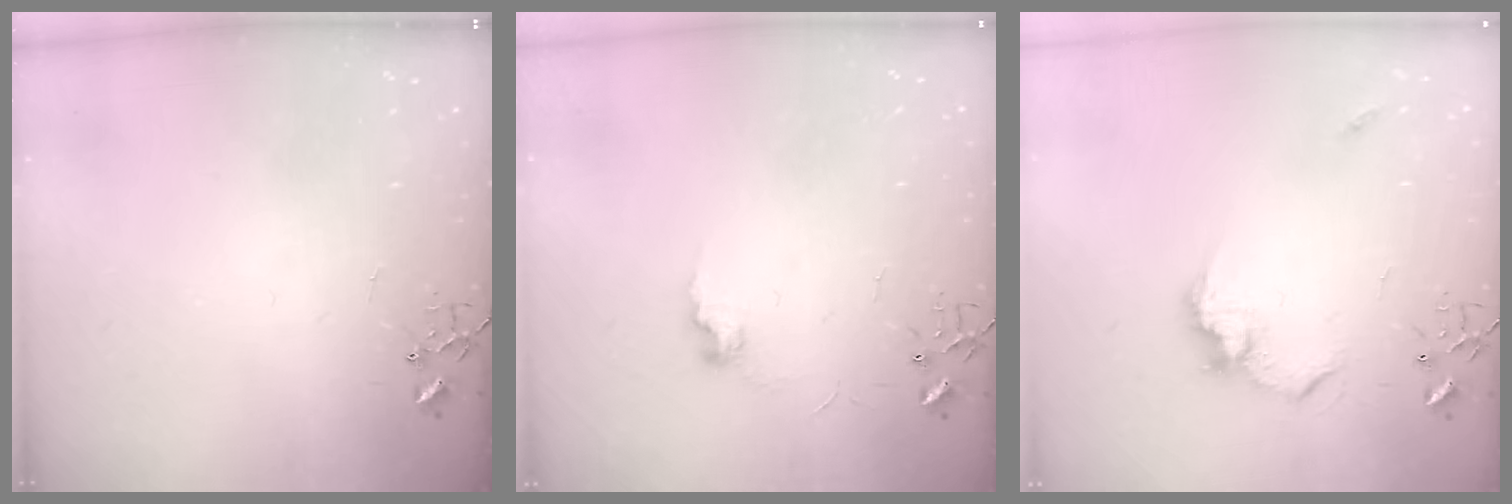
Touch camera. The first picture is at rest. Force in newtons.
{"total": 7.9, "press": 7.9, "slide": 0.7}
{"total": 10.6, "press": 10.6, "slide": 0.9}